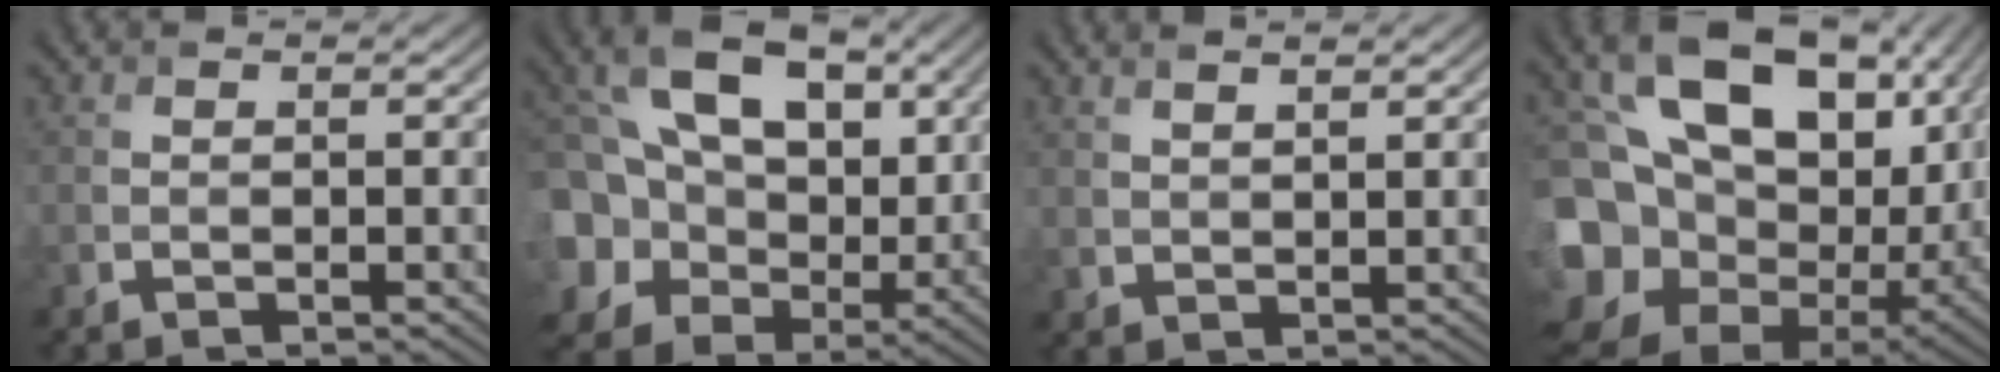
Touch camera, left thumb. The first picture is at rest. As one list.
[{"total": 18.5, "force": [3.4, 14.3, 11.2], "torque": [-0.284, 0.000, 0.079]}, {"total": 2.2, "force": [2.1, 0.1, 0.7], "torque": [-0.021, 0.000, 0.051]}, {"total": 20.0, "force": [-0.6, 14.9, 13.3], "torque": [-0.276, -0.023, 0.019]}]